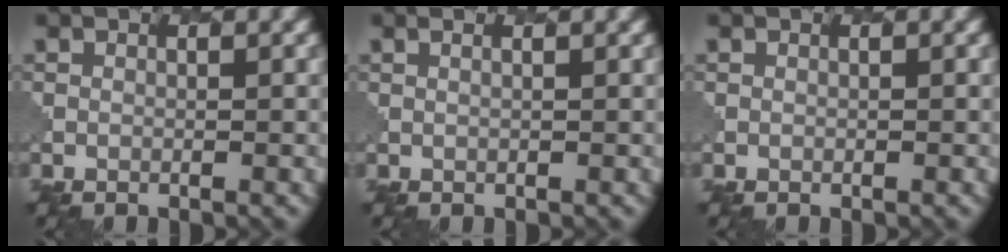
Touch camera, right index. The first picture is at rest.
{"total": 1.2, "force": [0.7, 0.5, 0.9], "torque": [-0.006, -0.005, 0.008]}
{"total": 0.0}